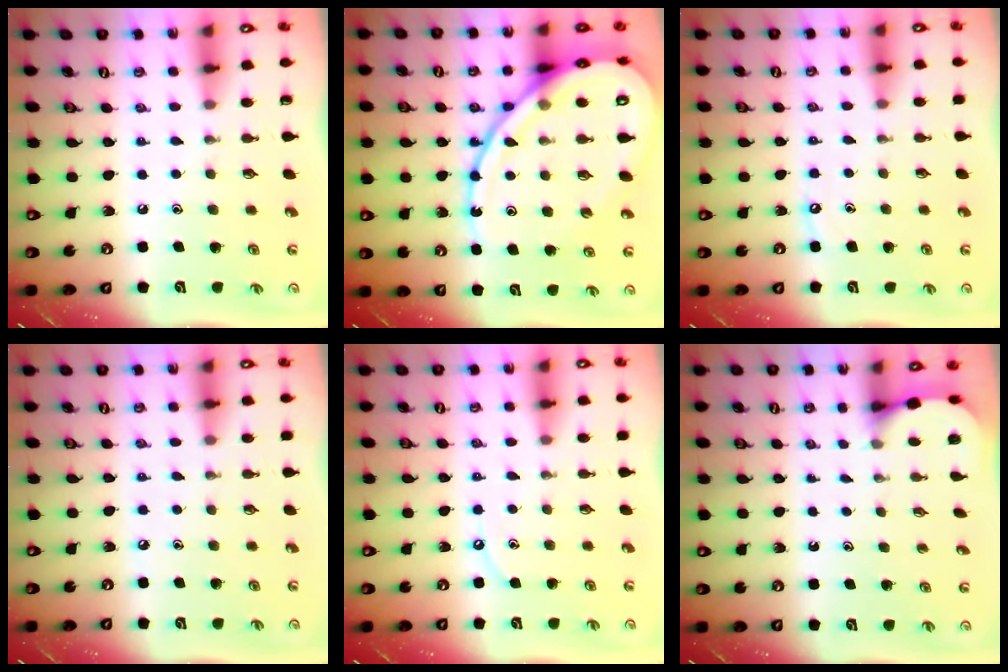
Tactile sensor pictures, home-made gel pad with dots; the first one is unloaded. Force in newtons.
{"total": 20.9, "press": 20.8, "slide": 2.3}
{"total": 2.6, "press": 2.6, "slide": 0.4}
{"total": 2.3, "press": 2.3, "slide": 0.4}
{"total": 4.2, "press": 4.2, "slide": 0.6}
{"total": 2.6, "press": 2.6, "slide": 0.2}